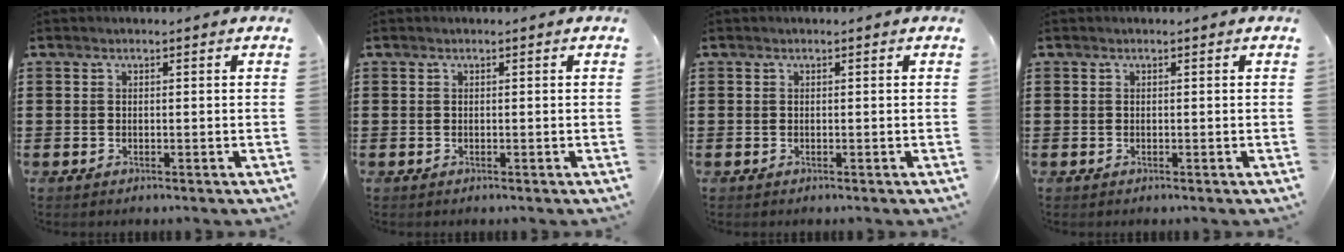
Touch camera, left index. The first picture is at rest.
{"total": 0.0}
{"total": 0.0}
{"total": 0.0}